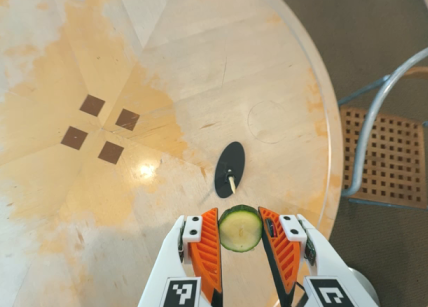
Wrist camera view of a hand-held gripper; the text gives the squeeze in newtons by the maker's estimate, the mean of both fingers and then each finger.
{"total": 9.0, "left": 9.1, "right": 8.9}